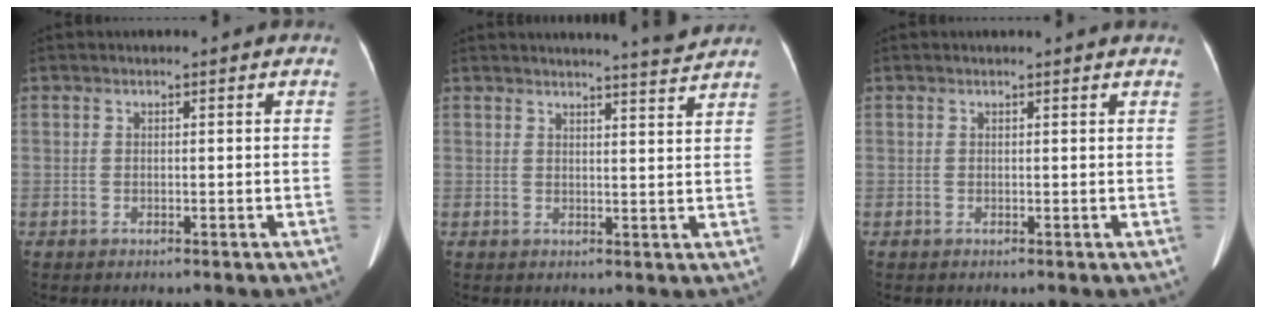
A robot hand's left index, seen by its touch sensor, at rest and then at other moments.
{"total": 5.2, "force": [5.0, -1.3, 0.9], "torque": [-0.020, -0.013, 0.057]}
{"total": 2.1, "force": [2.0, -0.1, 0.5], "torque": [-0.012, 0.004, 0.016]}